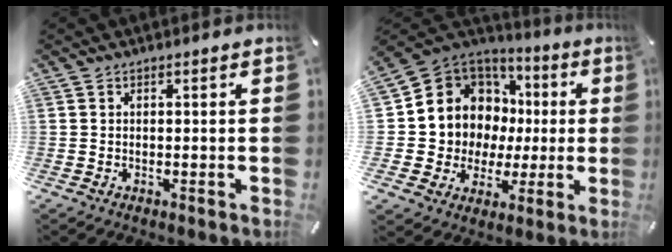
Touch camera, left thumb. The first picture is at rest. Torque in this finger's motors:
{"motor_torque": [1.65, 3.36, 0.44, -0.01, 0.12]}